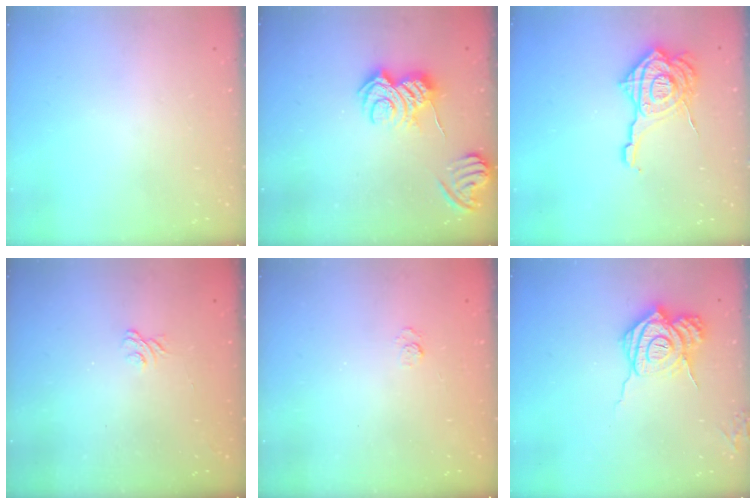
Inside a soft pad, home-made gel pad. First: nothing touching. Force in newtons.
{"total": 7.2, "press": 7.2, "slide": 0.9}
{"total": 18.6, "press": 18.5, "slide": 1.8}
{"total": 1.8, "press": 1.4, "slide": 1.1}
{"total": 2.1, "press": 1.6, "slide": 1.3}
{"total": 15.4, "press": 15.3, "slide": 1.5}